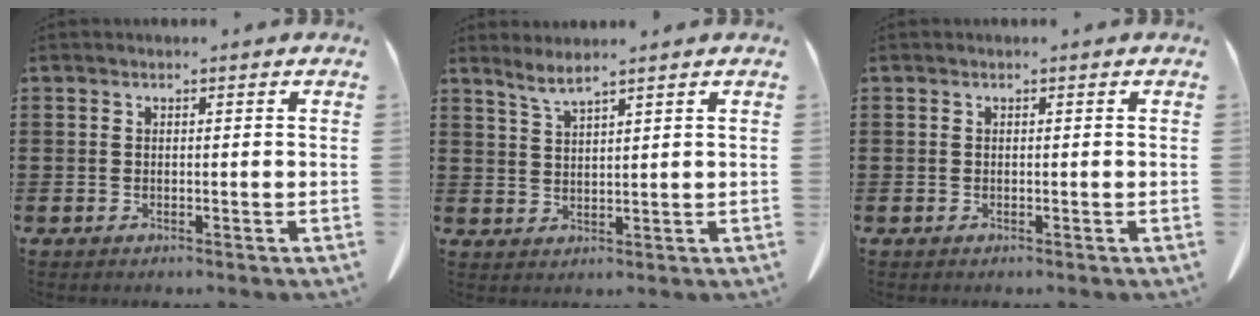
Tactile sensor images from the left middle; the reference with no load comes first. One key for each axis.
{"total": 2.8, "fx": 2.3, "fy": -0.3, "fz": 1.5, "tx": -0.035, "ty": -0.003, "tz": 0.044}
{"total": 0.0}